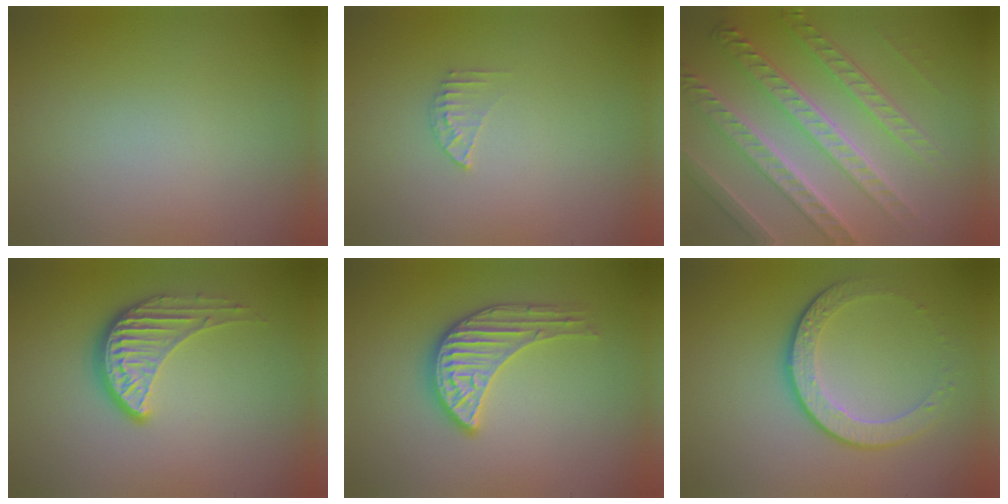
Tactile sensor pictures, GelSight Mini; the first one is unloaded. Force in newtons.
{"total": 1.3, "press": 1.3, "slide": 0.1}
{"total": 6.2, "press": 5.6, "slide": 2.7}
{"total": 4.0, "press": 3.0, "slide": 2.7}
{"total": 3.7, "press": 3.4, "slide": 1.5}
{"total": 4.2, "press": 3.1, "slide": 2.8}